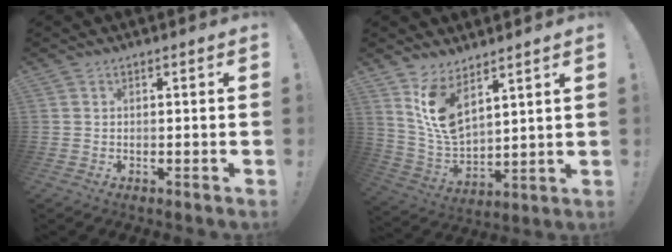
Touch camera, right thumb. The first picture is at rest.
{"total": 11.9, "force": [8.3, 5.4, 6.6], "torque": [-0.127, -0.055, 0.160]}